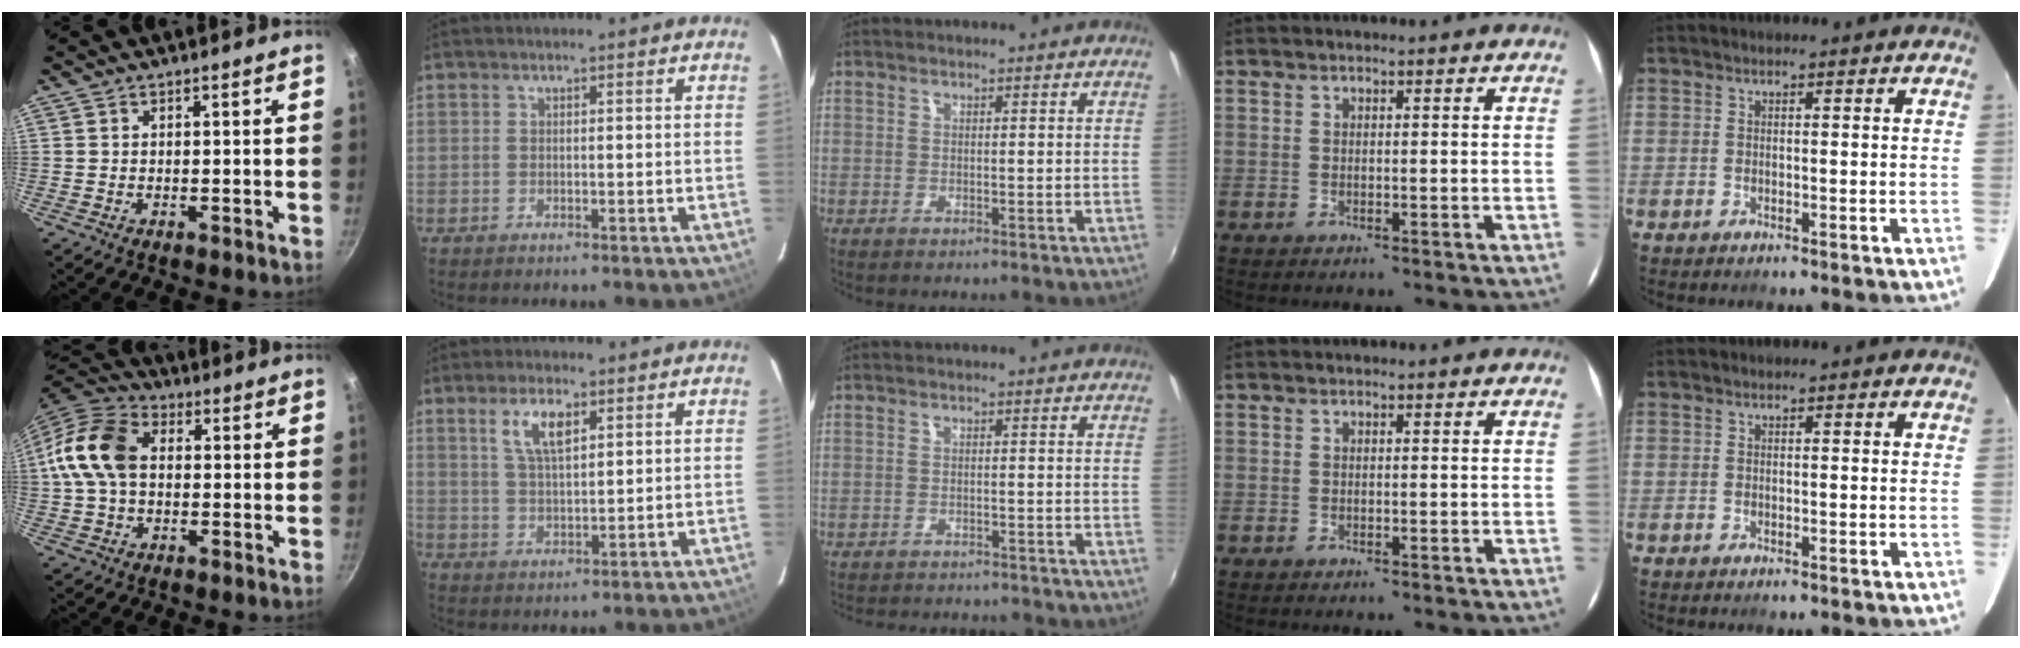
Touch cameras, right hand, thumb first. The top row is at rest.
{"thumb": {"total": 13.1, "force": [1.0, 9.1, 9.3], "torque": [-0.164, 0.027, 0.002]}, "index": {"total": 6.3, "force": [3.0, 2.3, 5.0], "torque": [-0.092, 0.006, 0.062]}, "middle": {"total": 9.9, "force": [-9.0, 2.4, 3.2], "torque": [-0.077, -0.015, -0.126]}}